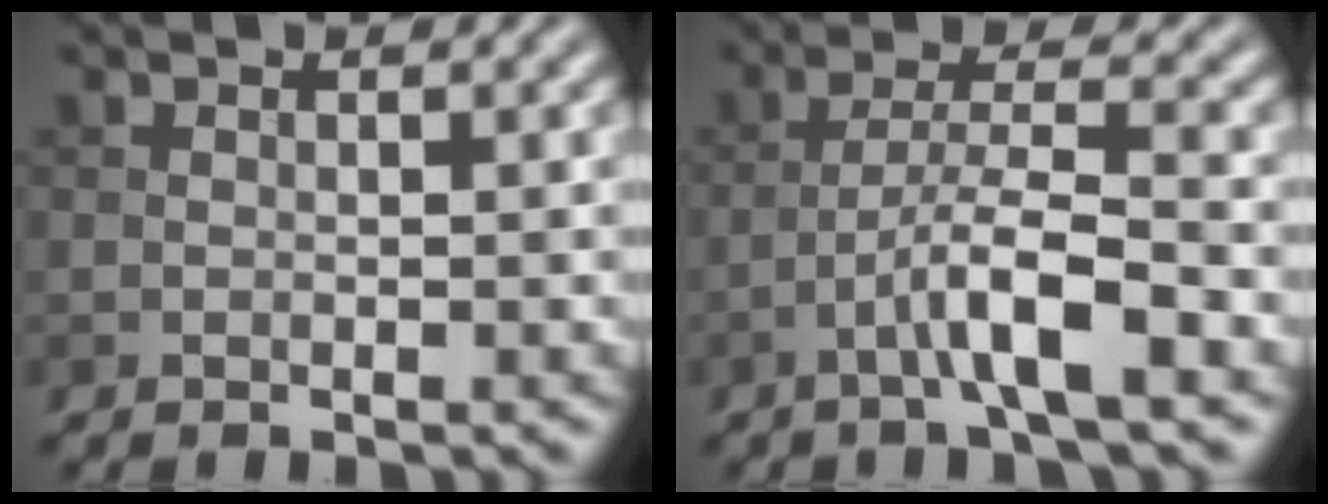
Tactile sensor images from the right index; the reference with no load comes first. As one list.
[{"total": 5.0, "force": [-2.5, 0.5, 4.3], "torque": [-0.075, 0.016, -0.050]}]